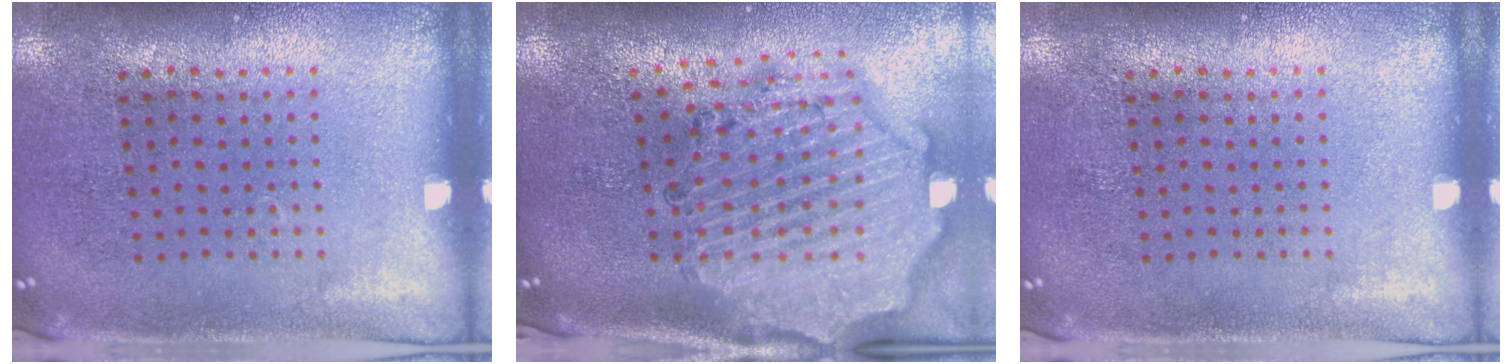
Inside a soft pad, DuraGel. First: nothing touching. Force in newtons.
{"total": 2.9, "press": 2.6, "slide": 1.2}
{"total": 0.0}